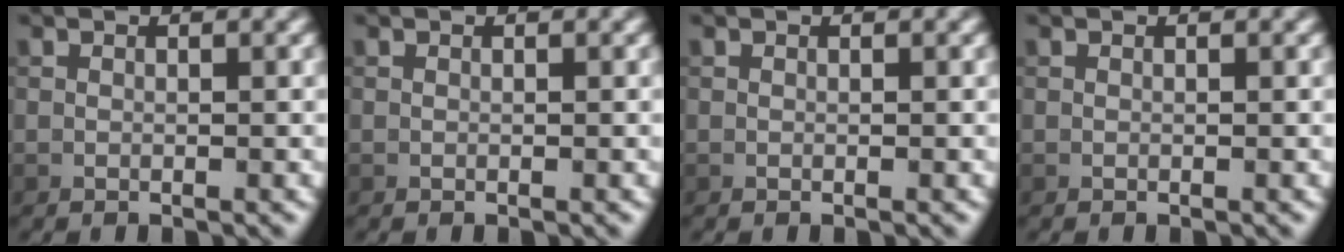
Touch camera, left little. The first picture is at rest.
{"total": 0.0}
{"total": 0.0}
{"total": 0.0}